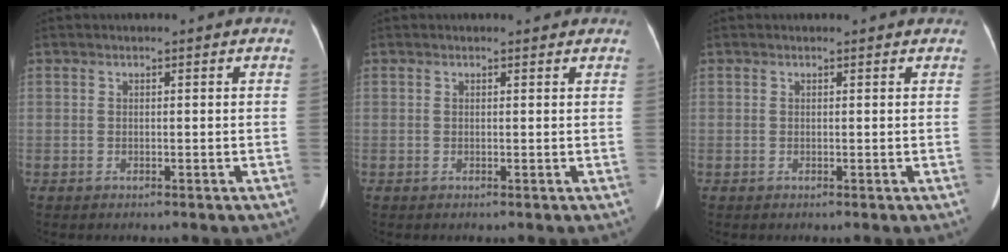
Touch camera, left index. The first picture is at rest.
{"total": 1.8, "force": [1.7, 0.5, 0.5], "torque": [-0.011, 0.007, 0.016]}
{"total": 3.3, "force": [3.1, 1.0, 0.7], "torque": [-0.008, 0.014, 0.024]}